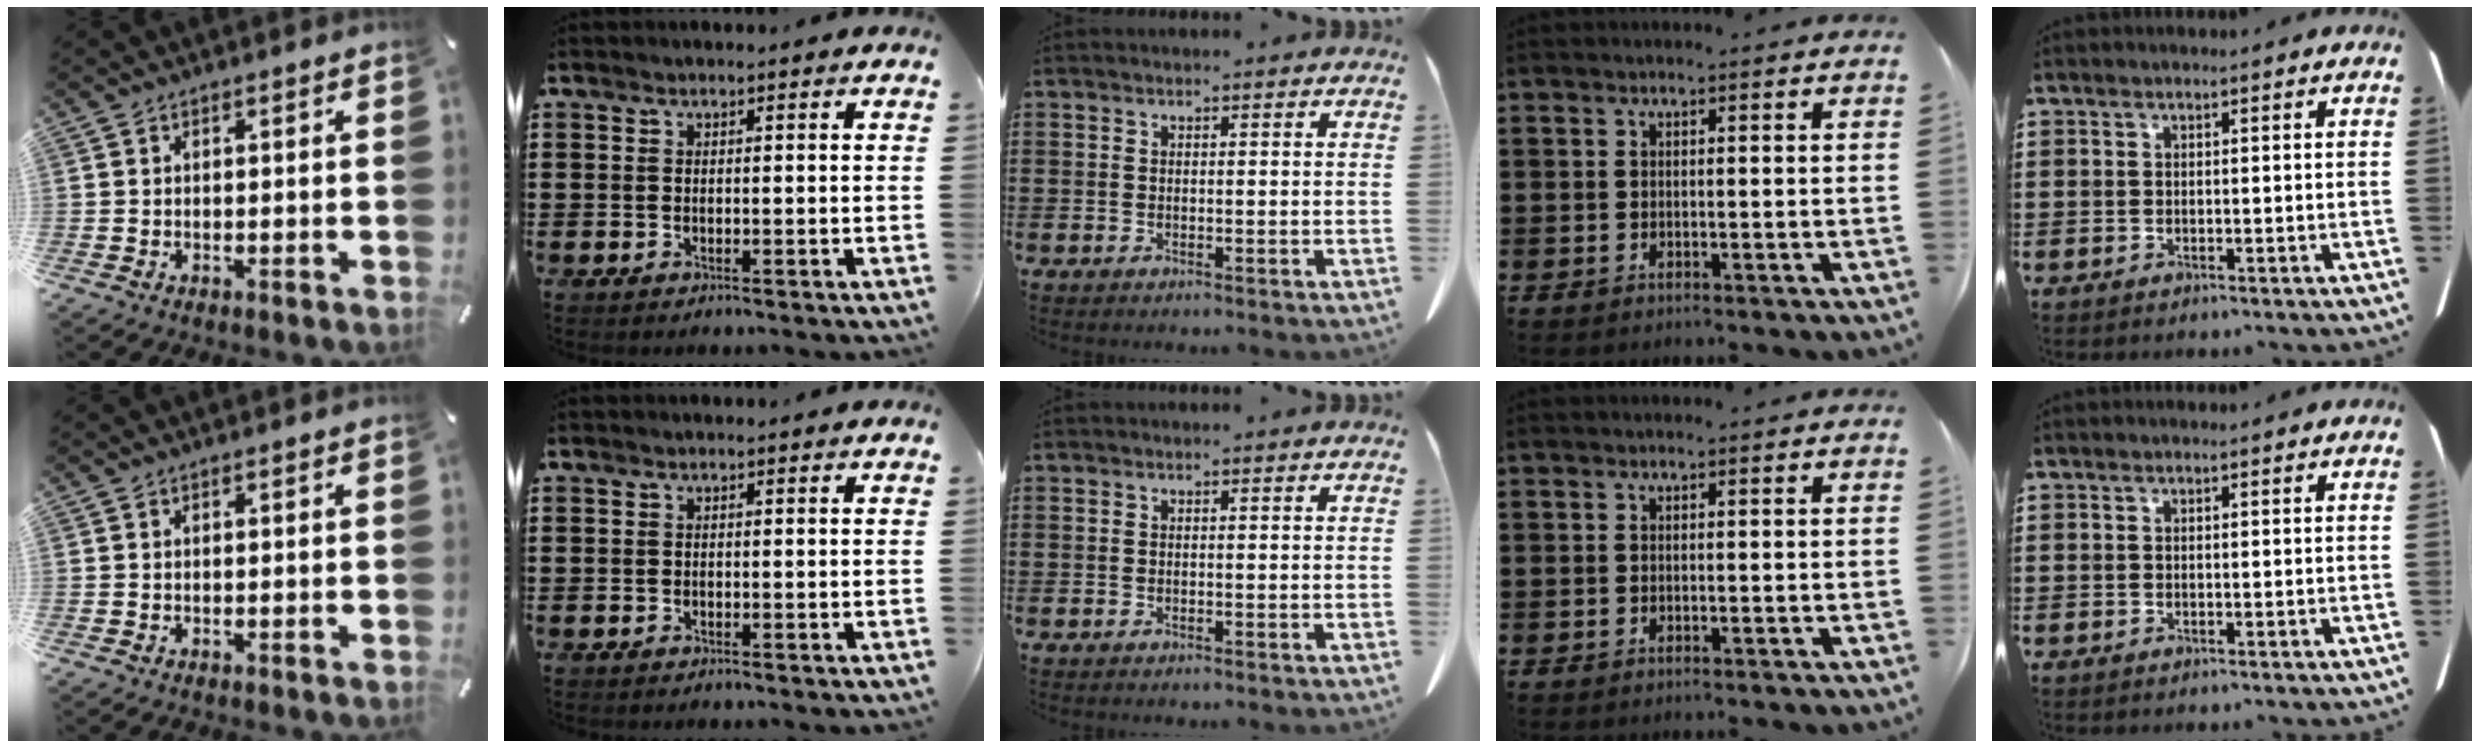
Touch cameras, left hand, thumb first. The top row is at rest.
{}